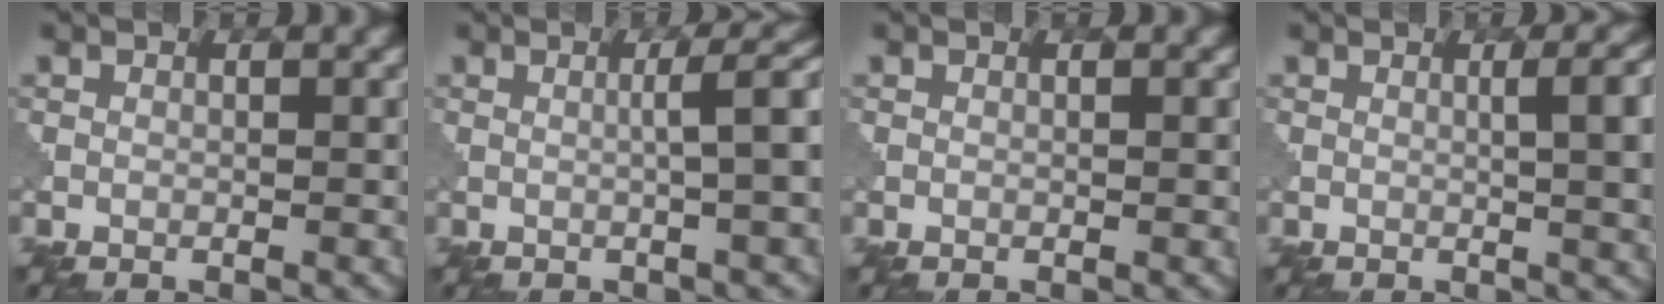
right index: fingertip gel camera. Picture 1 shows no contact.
{"total": 5.3, "force": [0.3, 1.3, 5.1], "torque": [-0.058, 0.018, 0.003]}
{"total": 0.5, "force": [0.1, 0.0, 0.5], "torque": [-0.007, 0.002, 0.001]}
{"total": 7.1, "force": [0.6, 2.6, 6.5], "torque": [-0.043, 0.012, 0.009]}